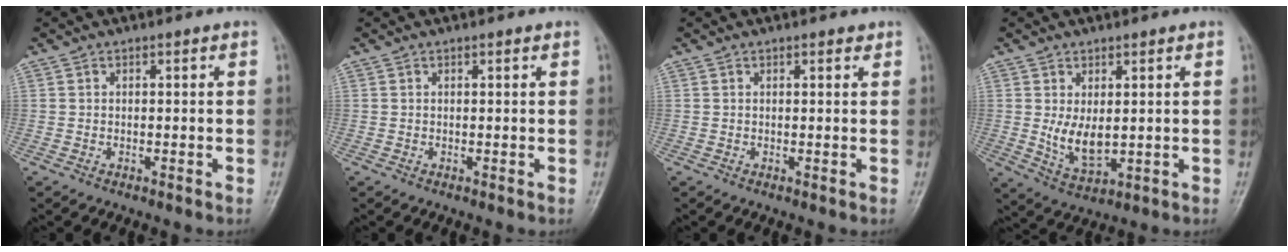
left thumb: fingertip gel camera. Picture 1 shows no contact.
{"total": 0.6, "force": [0.4, 0.2, 0.4], "torque": [-0.007, -0.002, 0.004]}
{"total": 1.2, "force": [0.9, 0.5, 0.7], "torque": [-0.007, -0.004, 0.009]}
{"total": 6.6, "force": [0.9, 3.5, 5.5], "torque": [-0.089, -0.021, 0.030]}